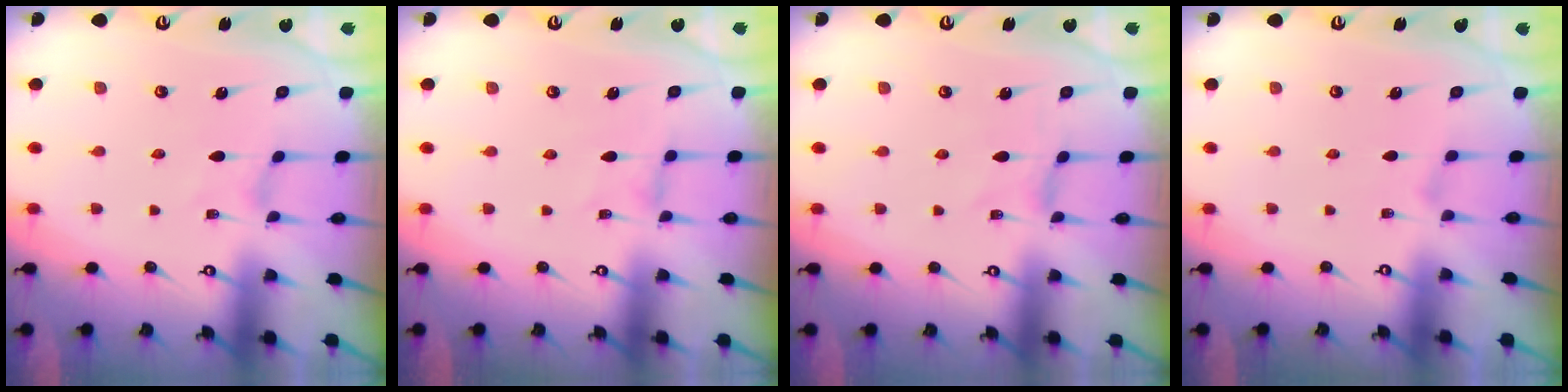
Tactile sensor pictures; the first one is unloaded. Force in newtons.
{"total": 0.0}
{"total": 0.0}
{"total": 0.7, "press": 0.6, "slide": 0.3}